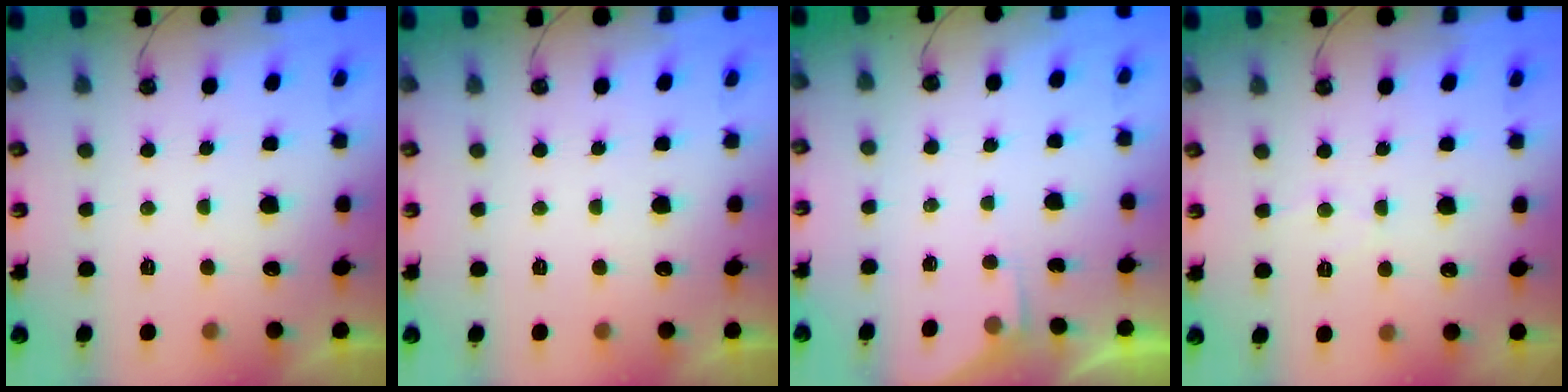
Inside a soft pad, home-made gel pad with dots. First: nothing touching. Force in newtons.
{"total": 0.0}
{"total": 2.1, "press": 2.0, "slide": 0.3}
{"total": 4.6, "press": 4.6, "slide": 0.5}